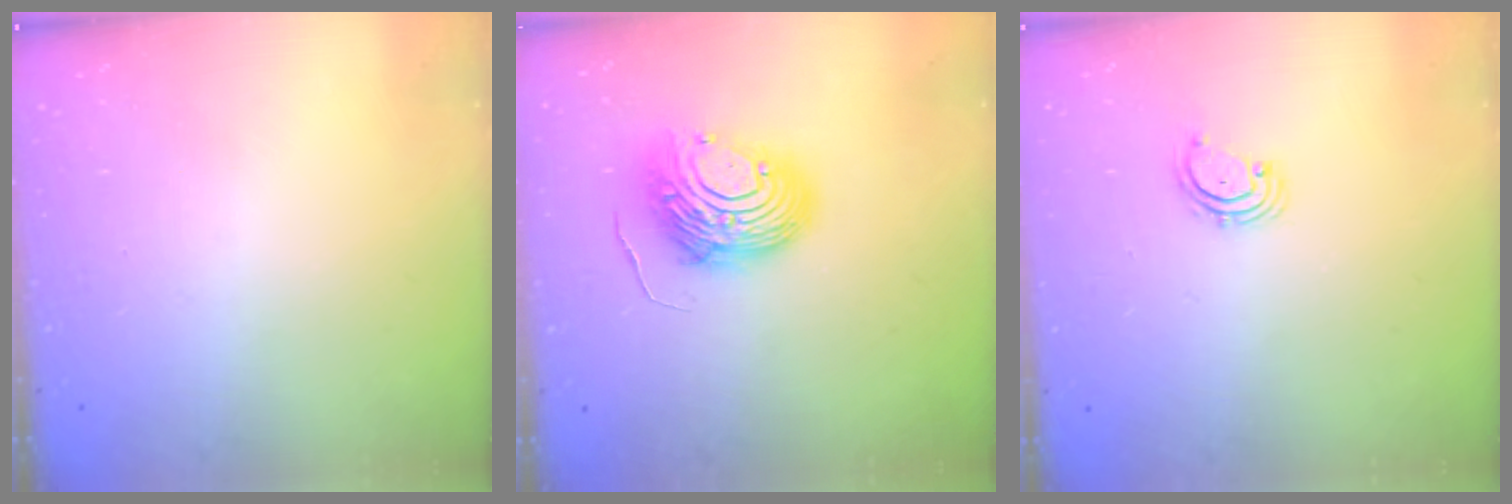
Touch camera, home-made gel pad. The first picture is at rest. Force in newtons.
{"total": 11.2, "press": 11.2, "slide": 1.1}
{"total": 2.3, "press": 2.3, "slide": 0.5}